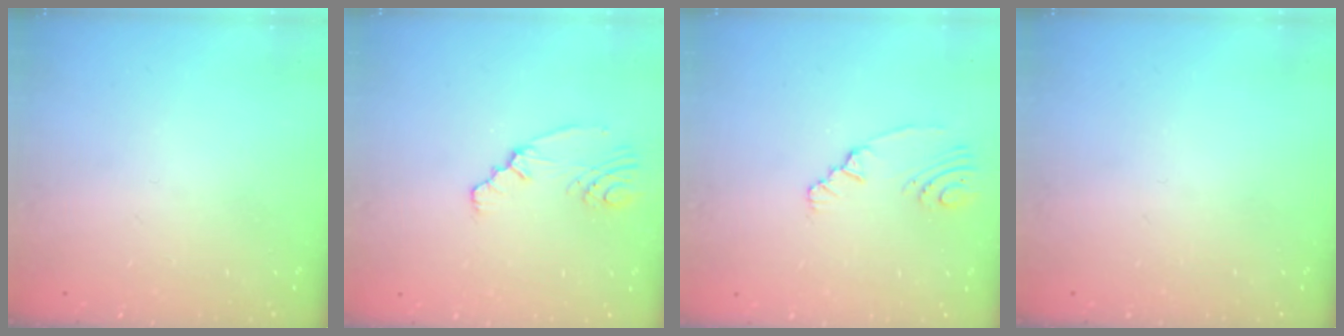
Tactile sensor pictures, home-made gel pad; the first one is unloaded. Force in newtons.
{"total": 2.9, "press": 2.1, "slide": 1.9}
{"total": 2.8, "press": 2.3, "slide": 1.7}
{"total": 0.0}